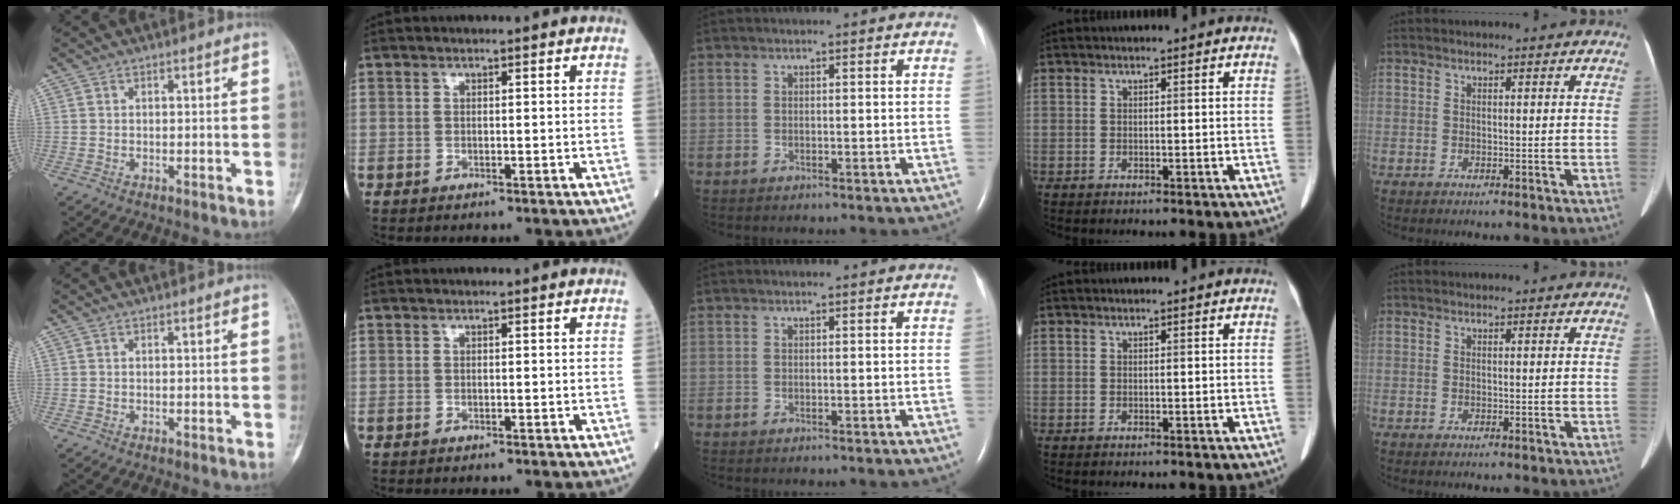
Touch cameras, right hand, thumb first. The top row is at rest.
{}